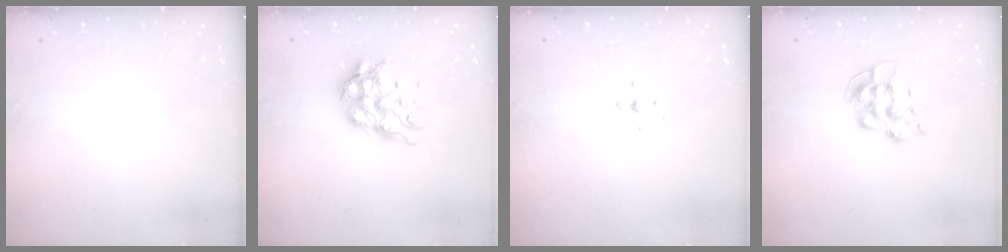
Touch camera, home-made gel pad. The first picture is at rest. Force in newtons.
{"total": 12.1, "press": 12.0, "slide": 1.3}
{"total": 3.6, "press": 3.6, "slide": 0.6}
{"total": 9.2, "press": 9.2, "slide": 0.9}